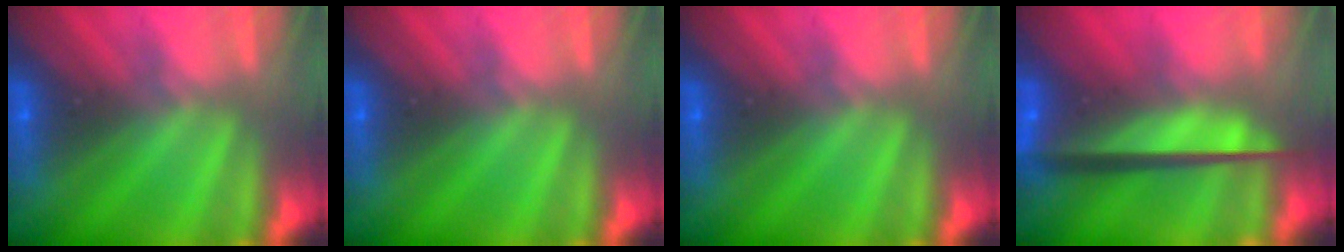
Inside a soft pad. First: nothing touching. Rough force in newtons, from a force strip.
{"total": 0.0}
{"total": 0.0}
{"total": 8.2}